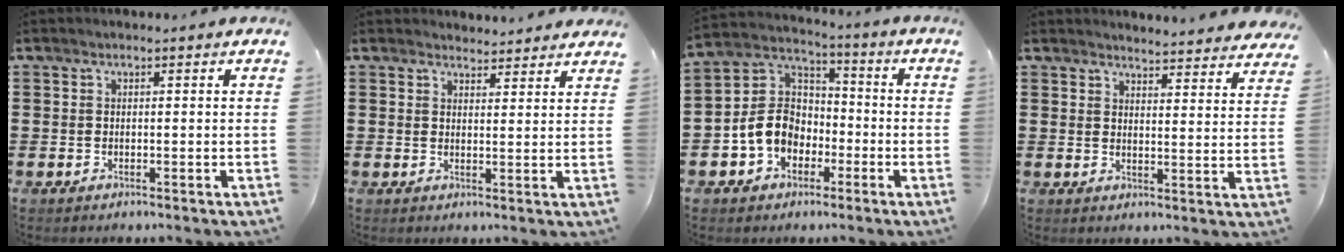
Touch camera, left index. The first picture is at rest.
{"total": 2.9, "force": [2.8, 0.5, 0.1], "torque": [-0.002, -0.010, 0.053]}
{"total": 8.3, "force": [-2.6, 6.9, 3.9], "torque": [-0.117, 0.011, -0.057]}
{"total": 3.9, "force": [3.9, -0.1, 0.2], "torque": [-0.011, -0.023, 0.068]}